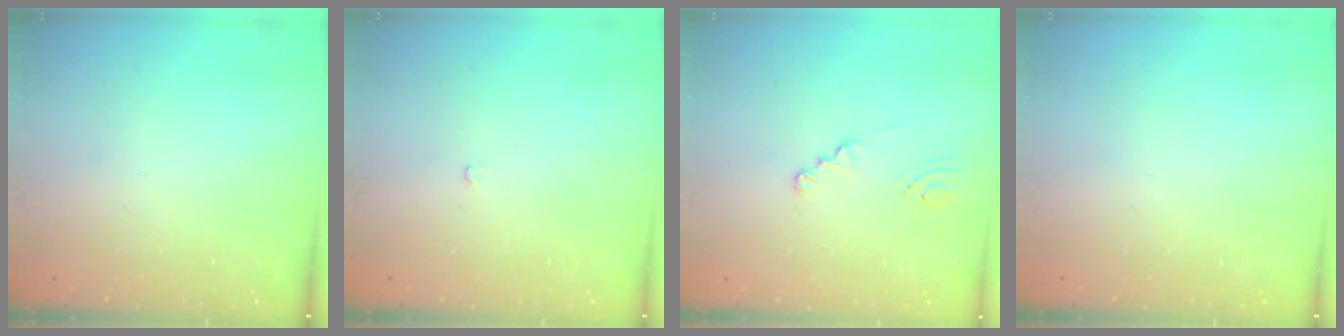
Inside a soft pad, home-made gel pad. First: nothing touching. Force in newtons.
{"total": 2.1, "press": 2.1, "slide": 0.4}
{"total": 2.2, "press": 2.2, "slide": 0.3}
{"total": 0.0}